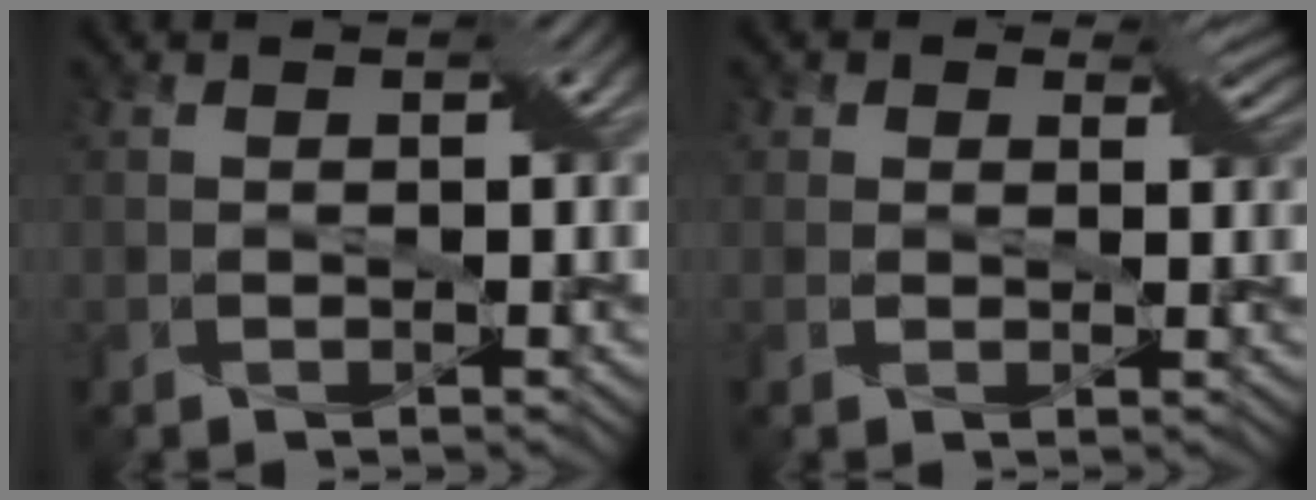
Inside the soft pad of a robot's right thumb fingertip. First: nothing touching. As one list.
[{"total": 4.1, "force": [2.2, 2.9, 2.0], "torque": [-0.039, 0.003, 0.024]}]